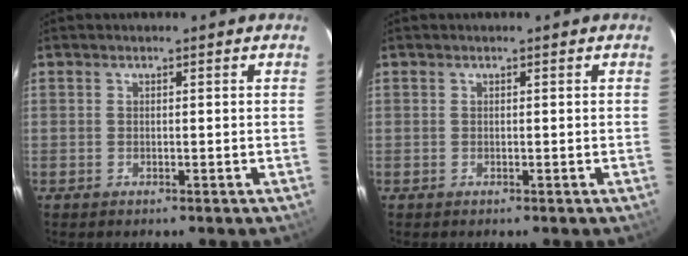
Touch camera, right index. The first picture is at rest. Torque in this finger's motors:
{"motor_torque": [0.00, 0.00, 0.00, 0.00]}